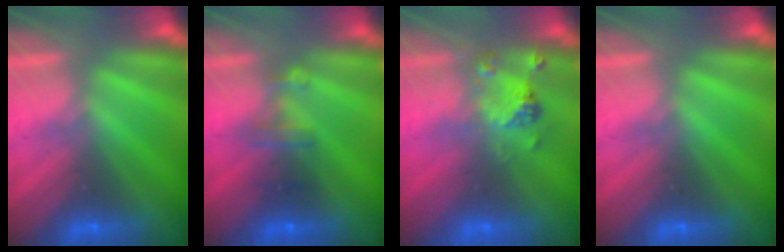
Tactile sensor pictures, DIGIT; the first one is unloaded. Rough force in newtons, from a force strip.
{"total": 2.8}
{"total": 2.4}
{"total": 0.0}